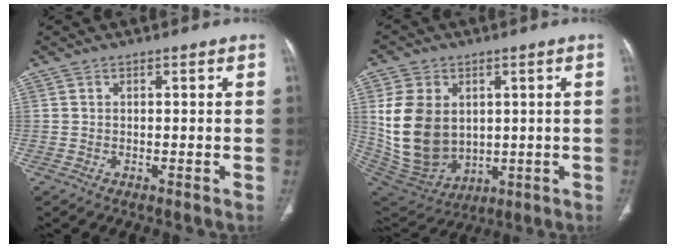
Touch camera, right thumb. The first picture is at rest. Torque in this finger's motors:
{"motor_torque": [-0.91, 1.44, 1.32, -0.18, 0.19]}